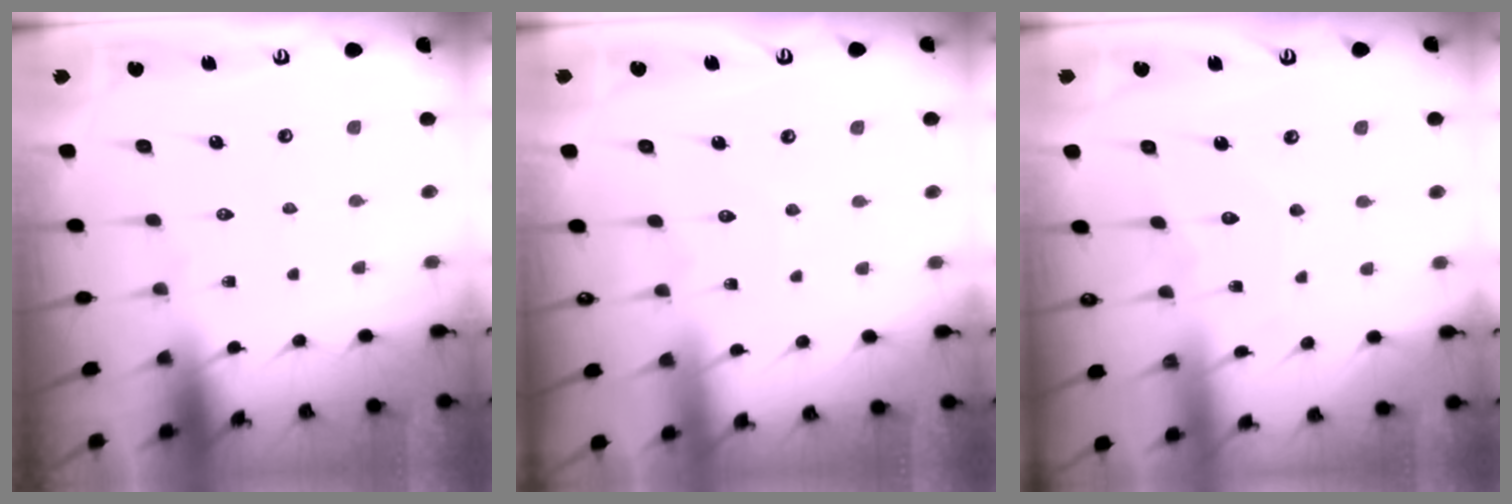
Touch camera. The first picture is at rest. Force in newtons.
{"total": 2.5, "press": 2.5, "slide": 0.3}
{"total": 5.2, "press": 5.2, "slide": 0.7}